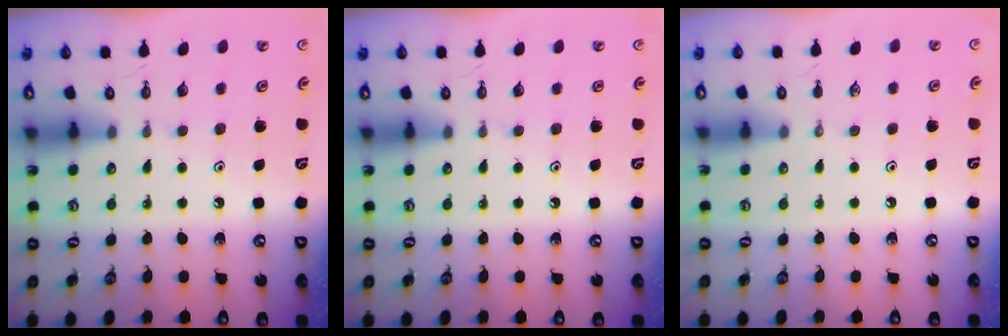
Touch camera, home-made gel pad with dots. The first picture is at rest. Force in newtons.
{"total": 0.0}
{"total": 0.0}